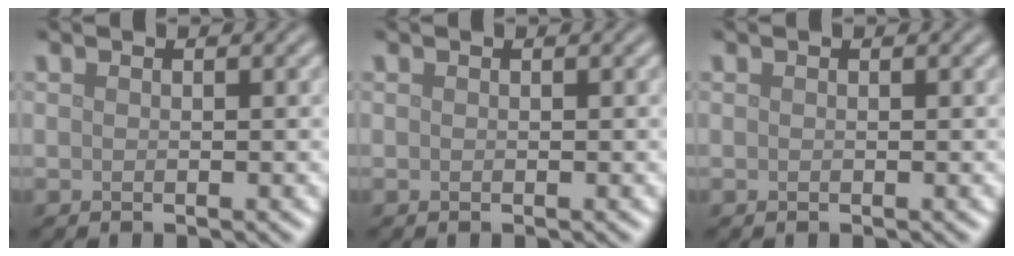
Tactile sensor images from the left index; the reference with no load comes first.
{"total": 0.0}
{"total": 0.0}